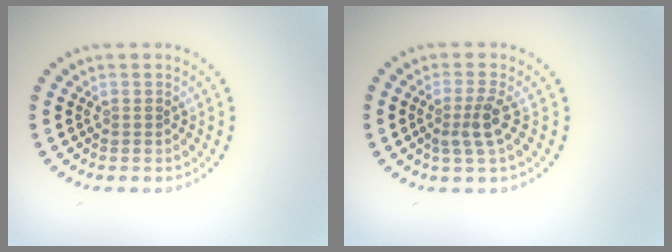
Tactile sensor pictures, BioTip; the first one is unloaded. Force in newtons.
{"total": 2.3, "press": 1.8, "slide": 1.5}